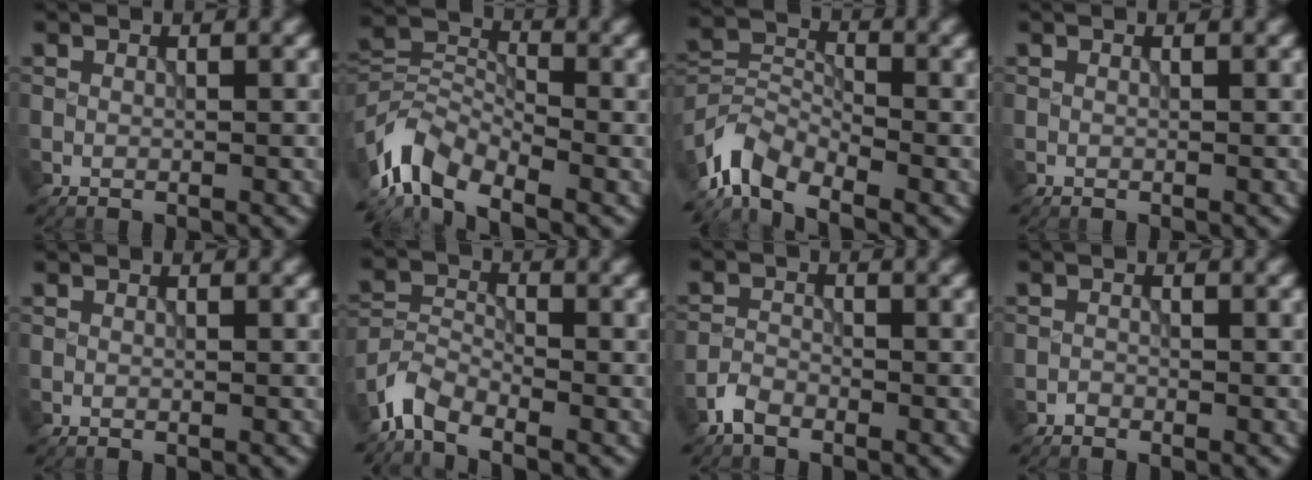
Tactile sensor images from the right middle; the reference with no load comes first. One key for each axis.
{"total": 6.7, "fx": -4.5, "fy": 3.1, "fz": 3.7, "tx": -0.065, "ty": 0.001, "tz": -0.106}
{"total": 5.5, "fx": -4.2, "fy": 2.5, "fz": 2.5, "tx": -0.045, "ty": -0.003, "tz": -0.097}
{"total": 0.0}
{"total": 0.0}
{"total": 3.5, "fx": -3.0, "fy": 1.2, "fz": 1.4, "tx": -0.029, "ty": 0.000, "tz": -0.074}
{"total": 1.8, "fx": -1.5, "fy": 0.8, "fz": 0.6, "tx": -0.010, "ty": 0.004, "tz": -0.036}
{"total": 0.6, "fx": -0.6, "fy": 0.3, "fz": 0.0, "tx": 0.003, "ty": -0.001, "tz": -0.012}